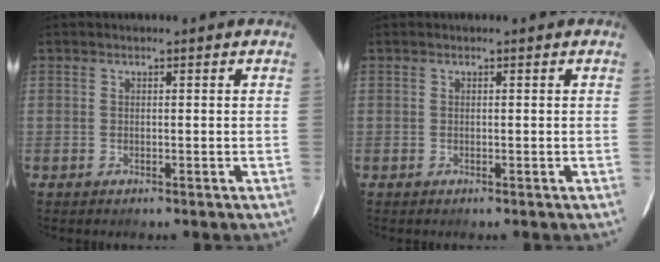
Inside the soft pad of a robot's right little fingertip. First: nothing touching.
{"total": 0.0}